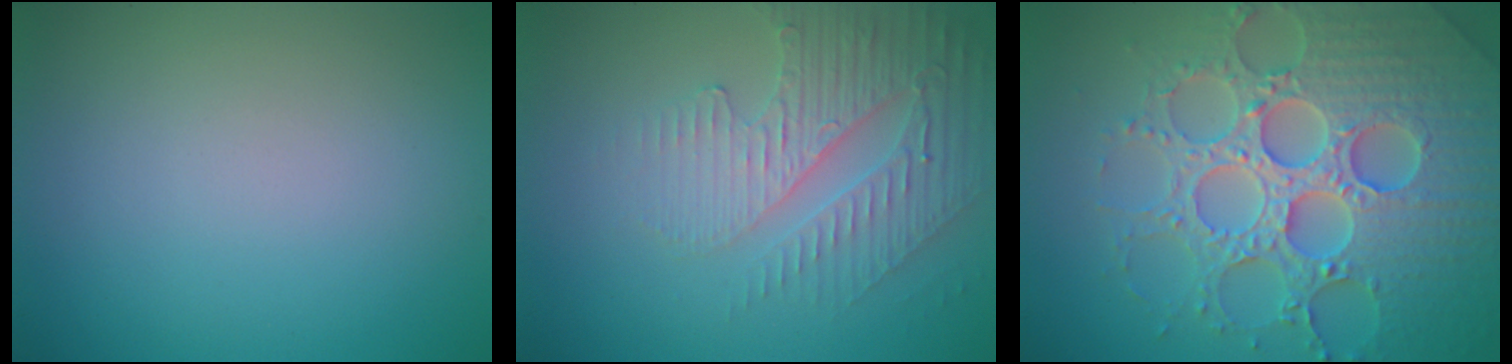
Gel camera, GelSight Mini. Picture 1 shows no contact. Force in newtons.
{"total": 3.8, "press": 3.6, "slide": 1.3}
{"total": 8.0, "press": 7.8, "slide": 1.7}